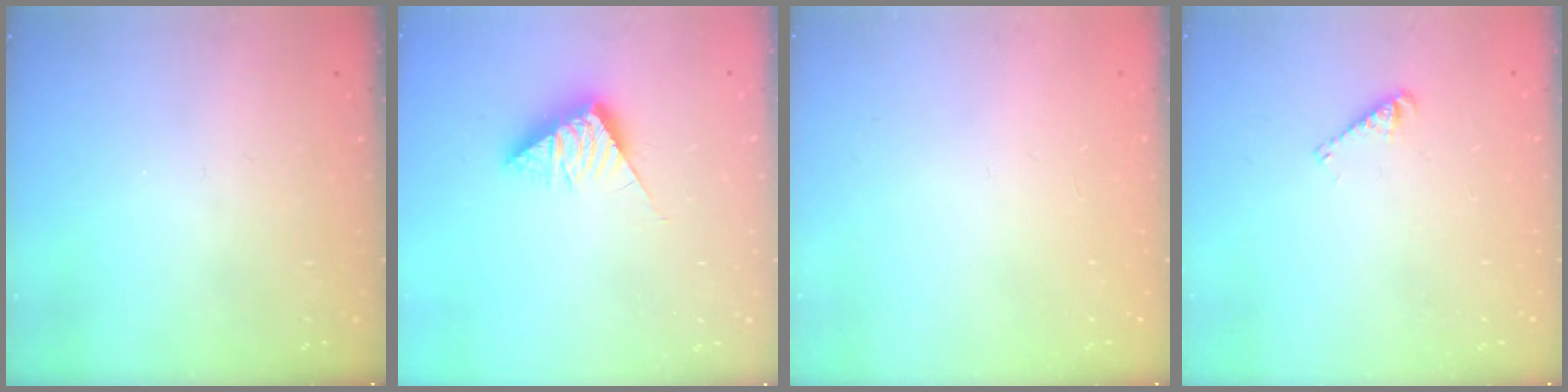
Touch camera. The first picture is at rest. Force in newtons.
{"total": 7.5, "press": 7.5, "slide": 0.5}
{"total": 0.0}
{"total": 3.7, "press": 3.6, "slide": 0.5}